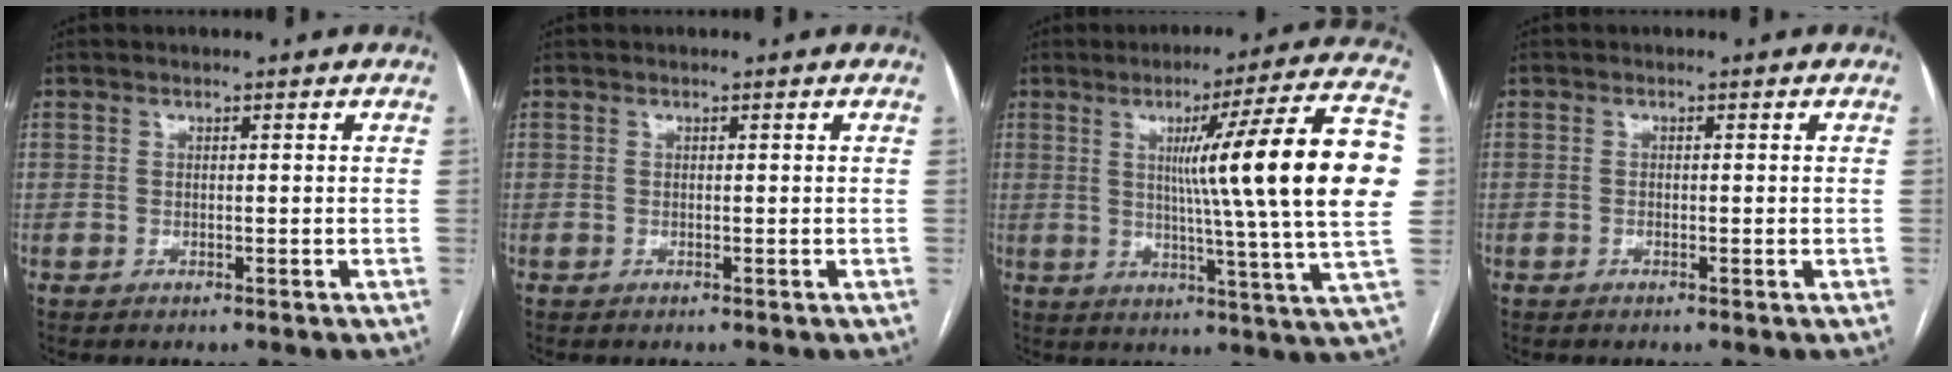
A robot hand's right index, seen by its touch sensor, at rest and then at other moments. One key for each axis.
{"total": 0.0}
{"total": 22.8, "fx": 3.5, "fy": -1.6, "fz": 22.5, "tx": -0.262, "ty": 0.008, "tz": 0.035}
{"total": 0.8, "fx": -0.2, "fy": 0.2, "fz": 0.7, "tx": -0.012, "ty": 0.000, "tz": -0.001}